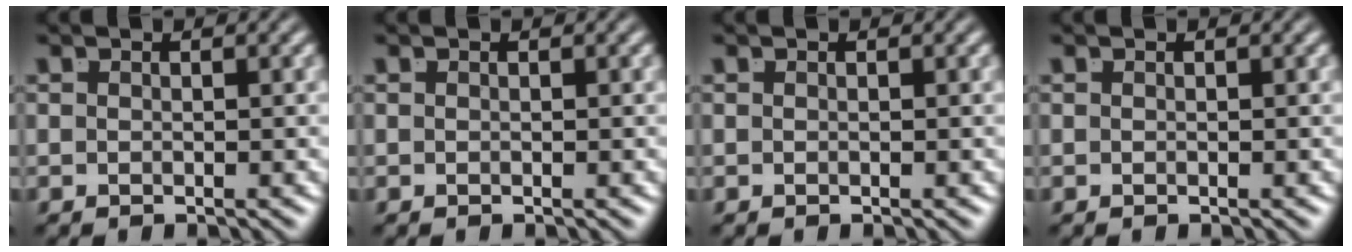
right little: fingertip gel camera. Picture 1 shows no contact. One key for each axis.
{"total": 0.0}
{"total": 0.0}
{"total": 0.0}